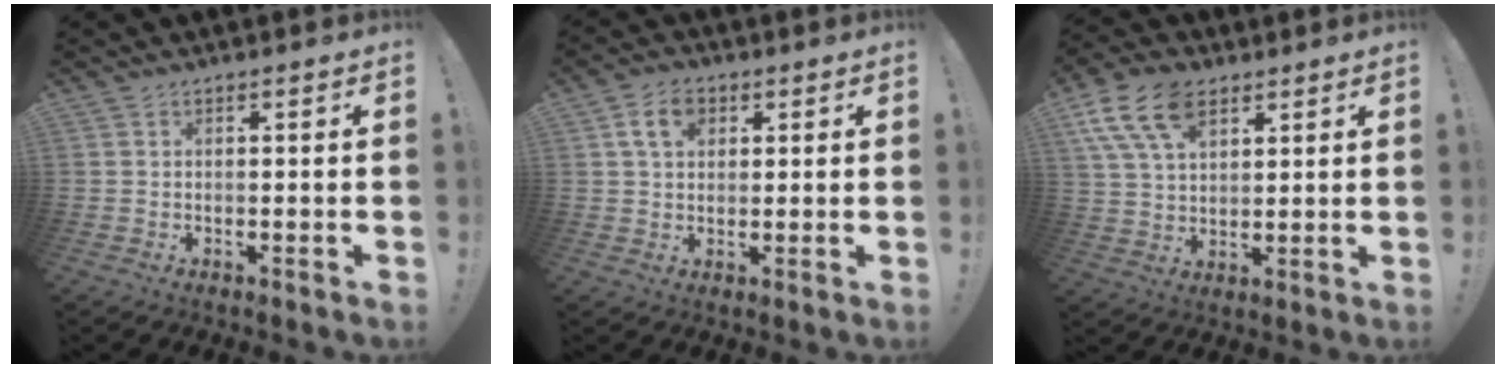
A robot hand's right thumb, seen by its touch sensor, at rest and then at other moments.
{"total": 7.4, "force": [2.7, 5.2, 4.5], "torque": [-0.070, 0.005, 0.049]}
{"total": 14.1, "force": [7.5, 8.3, 8.7], "torque": [-0.168, -0.020, 0.142]}